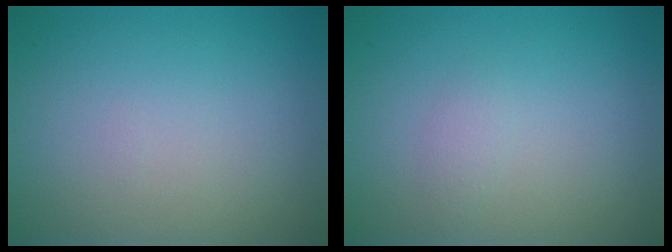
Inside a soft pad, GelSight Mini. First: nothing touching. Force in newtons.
{"total": 0.9, "press": 0.9, "slide": 0.0}